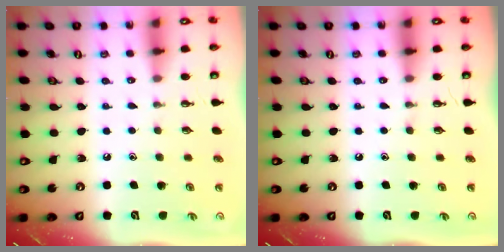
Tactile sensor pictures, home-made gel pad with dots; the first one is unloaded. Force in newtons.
{"total": 0.0}